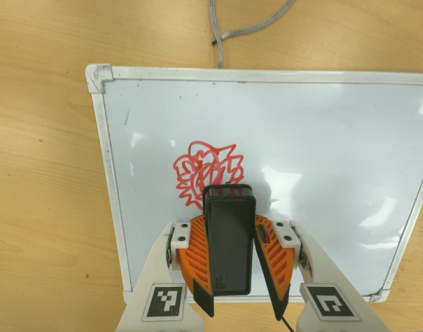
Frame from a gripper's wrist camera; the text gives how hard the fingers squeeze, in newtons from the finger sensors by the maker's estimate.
{"total": 14.1, "left": 15.3, "right": 12.8}